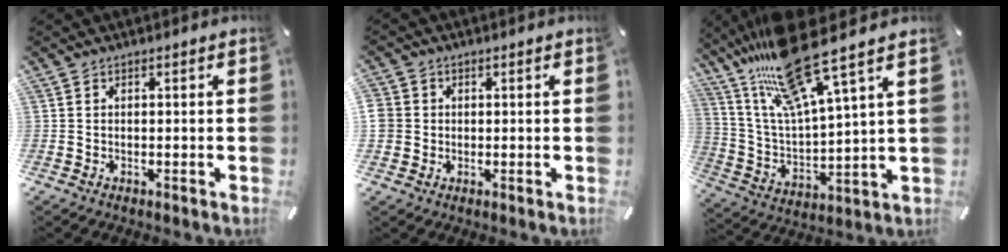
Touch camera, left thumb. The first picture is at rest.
{"total": 3.9, "force": [0.5, 3.9, 0.3], "torque": [-0.002, 0.006, 0.010]}
{"total": 20.4, "force": [14.6, 5.1, 13.4], "torque": [-0.283, -0.089, 0.242]}